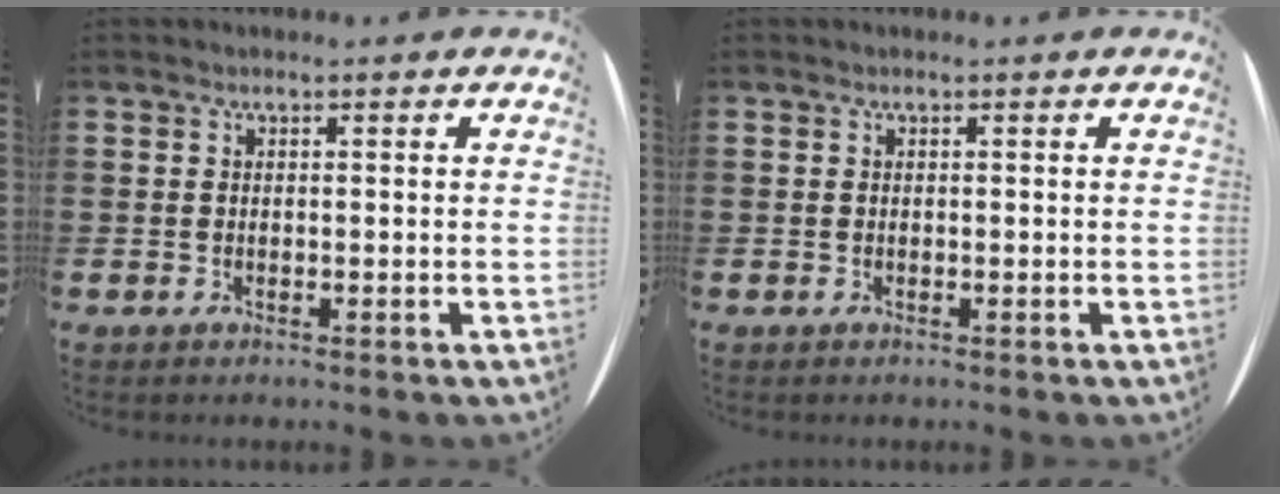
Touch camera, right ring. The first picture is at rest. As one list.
[{"total": 0.0}]